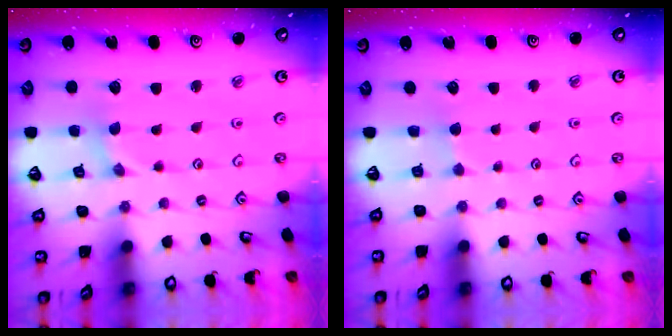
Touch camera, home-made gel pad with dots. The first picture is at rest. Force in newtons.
{"total": 2.2, "press": 2.2, "slide": 0.2}